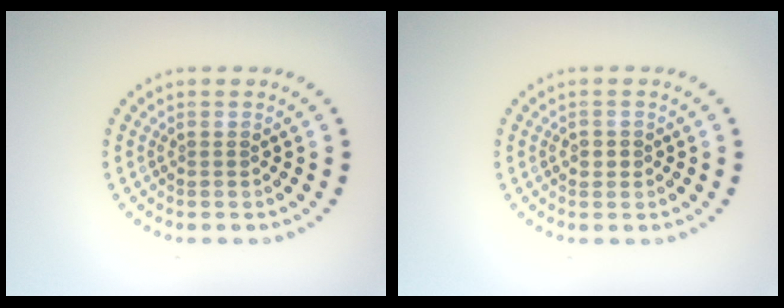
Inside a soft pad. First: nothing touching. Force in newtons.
{"total": 1.2, "press": 1.1, "slide": 0.3}